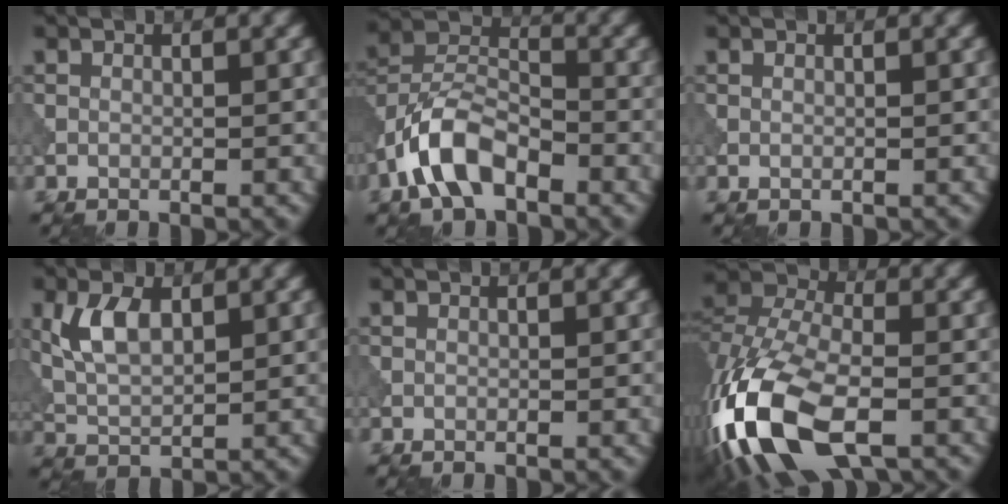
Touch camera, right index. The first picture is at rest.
{"total": 6.4, "force": [-3.7, 3.2, 4.2], "torque": [-0.077, 0.010, -0.078]}
{"total": 0.0}
{"total": 4.3, "force": [1.4, 2.2, 3.4], "torque": [-0.078, 0.004, 0.028]}
{"total": 0.0}
{"total": 15.2, "force": [-6.8, 8.0, 11.0], "torque": [-0.260, -0.026, -0.135]}